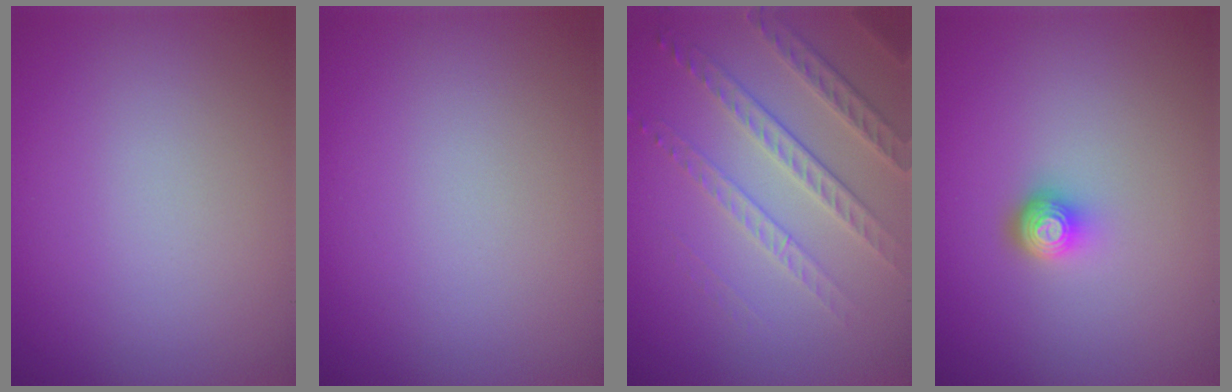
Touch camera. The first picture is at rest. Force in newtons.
{"total": 0.0}
{"total": 3.4, "press": 3.1, "slide": 1.4}
{"total": 2.0, "press": 1.4, "slide": 1.5}